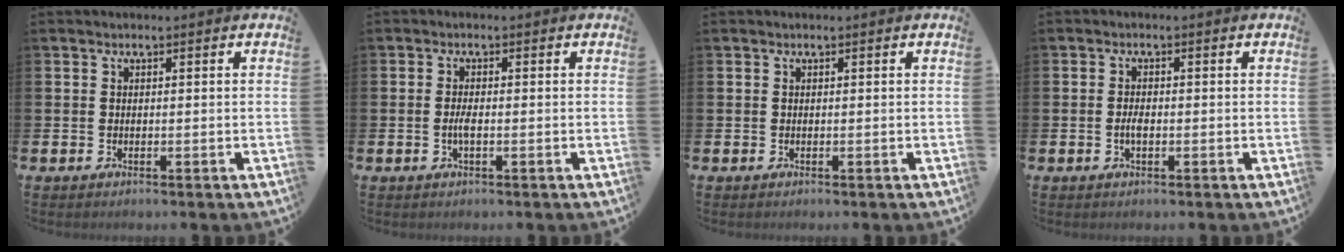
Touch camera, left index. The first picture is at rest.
{"total": 1.6, "force": [-0.4, 0.4, 1.5], "torque": [-0.034, 0.003, -0.007]}
{"total": 0.0}
{"total": 1.8, "force": [-0.4, 0.7, 1.6], "torque": [-0.021, -0.003, -0.011]}